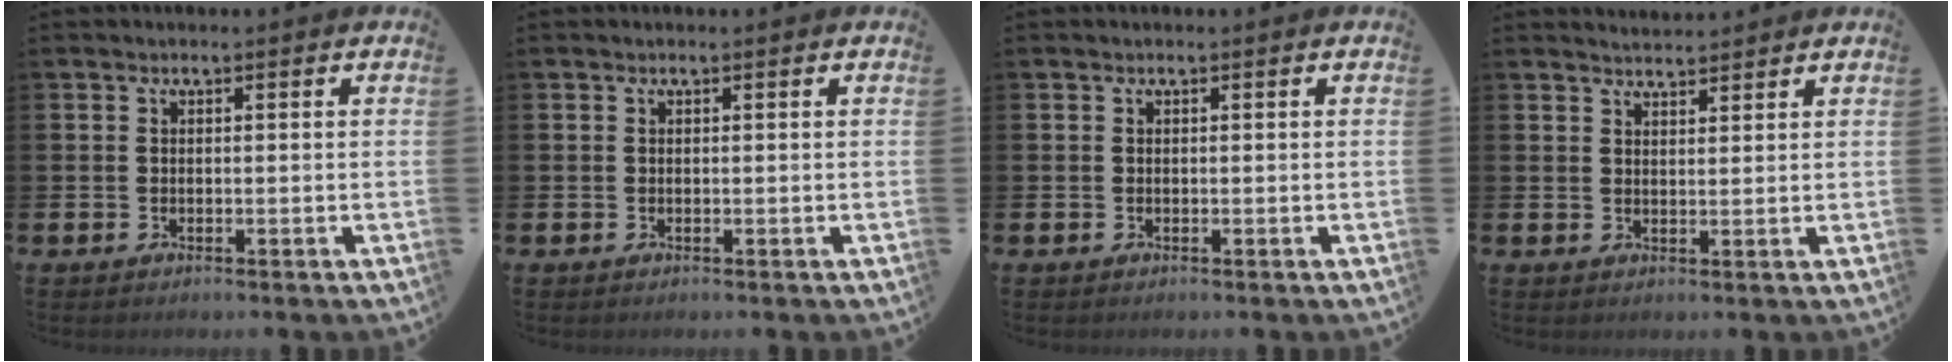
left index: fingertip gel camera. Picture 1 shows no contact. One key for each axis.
{"total": 0.0}
{"total": 0.0}
{"total": 2.8, "fx": 2.8, "fy": 0.3, "fz": -0.1, "tx": -0.002, "ty": -0.015, "tz": 0.051}